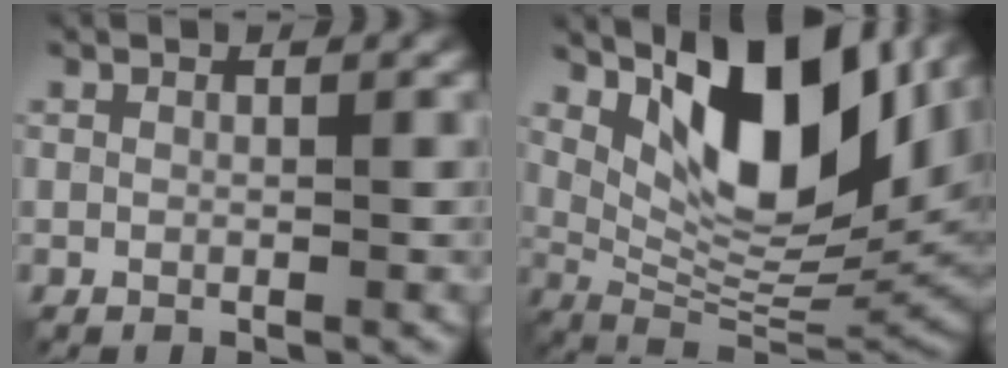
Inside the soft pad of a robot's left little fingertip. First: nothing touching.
{"total": 12.5, "force": [5.1, 5.0, 10.3], "torque": [-0.164, -0.005, 0.096]}